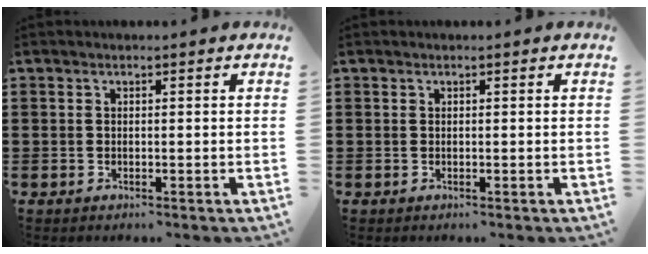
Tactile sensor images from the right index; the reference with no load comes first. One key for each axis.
{"total": 0.0}